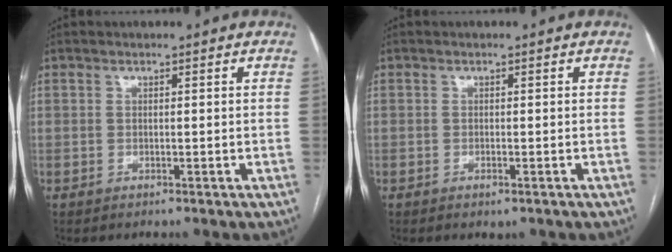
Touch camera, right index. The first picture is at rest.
{"total": 1.0, "force": [-0.6, 0.3, 0.7], "torque": [-0.012, -0.003, -0.004]}